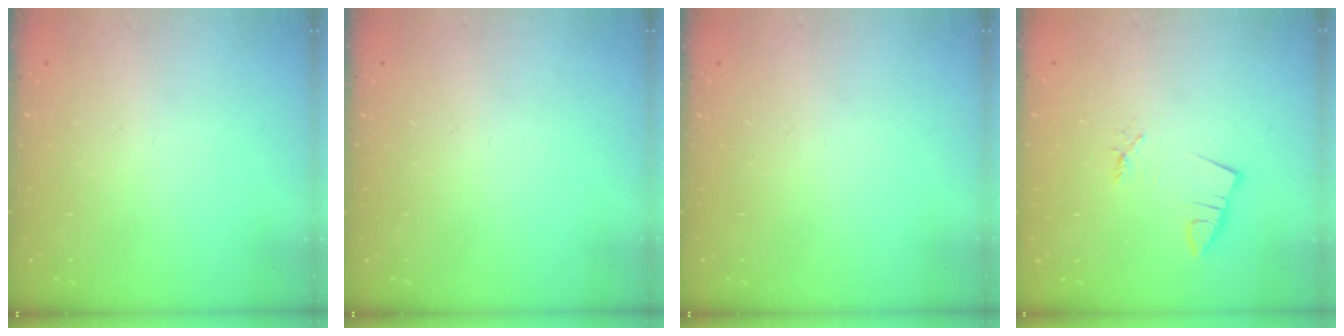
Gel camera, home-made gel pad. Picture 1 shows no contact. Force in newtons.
{"total": 0.0}
{"total": 0.0}
{"total": 1.4, "press": 1.4, "slide": 0.1}